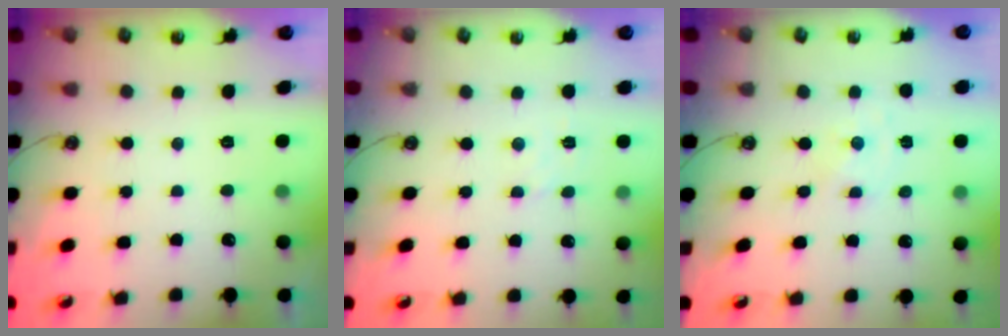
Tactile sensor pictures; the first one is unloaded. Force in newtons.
{"total": 1.6, "press": 1.5, "slide": 0.4}
{"total": 0.0}